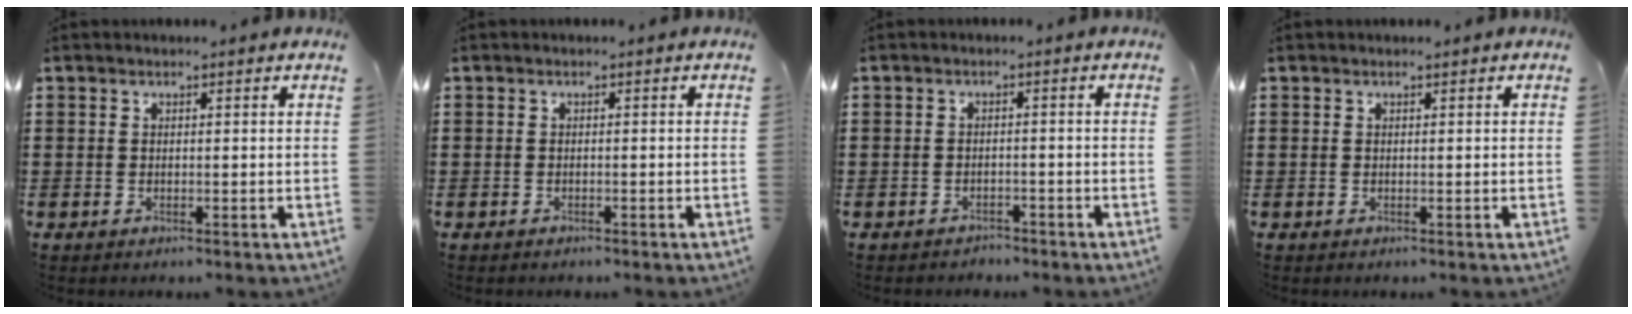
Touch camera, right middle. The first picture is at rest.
{"total": 0.5, "force": [-0.5, 0.2, 0.0], "torque": [-0.001, 0.001, -0.011]}
{"total": 1.7, "force": [-1.6, 0.5, -0.2], "torque": [-0.003, 0.004, -0.037]}
{"total": 0.0}